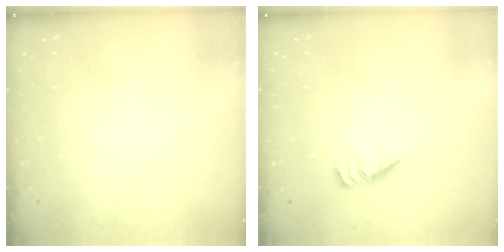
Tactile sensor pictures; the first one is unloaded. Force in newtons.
{"total": 2.8, "press": 2.7, "slide": 0.3}